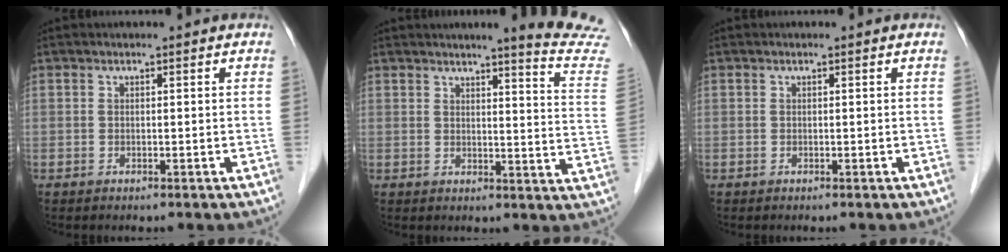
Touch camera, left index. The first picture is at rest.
{"total": 12.6, "force": [11.9, -1.7, 4.0], "torque": [-0.042, -0.103, 0.113]}
{"total": 0.0}